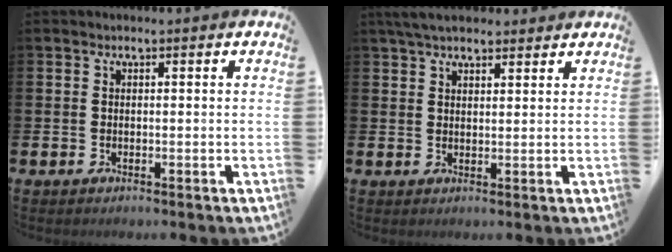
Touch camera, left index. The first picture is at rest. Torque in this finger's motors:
{"motor_torque": [1.08, -1.06, 0.30, 0.21]}